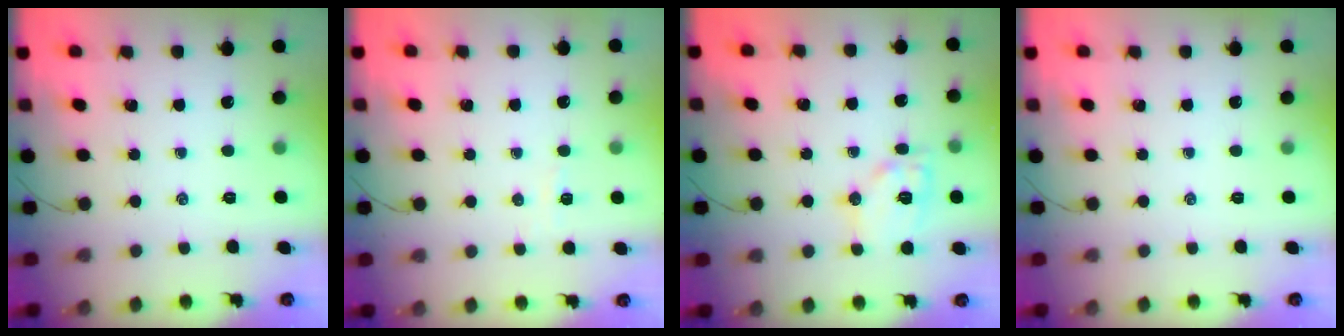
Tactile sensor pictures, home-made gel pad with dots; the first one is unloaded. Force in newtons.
{"total": 2.4, "press": 2.3, "slide": 0.6}
{"total": 10.5, "press": 10.5, "slide": 0.6}
{"total": 0.0}